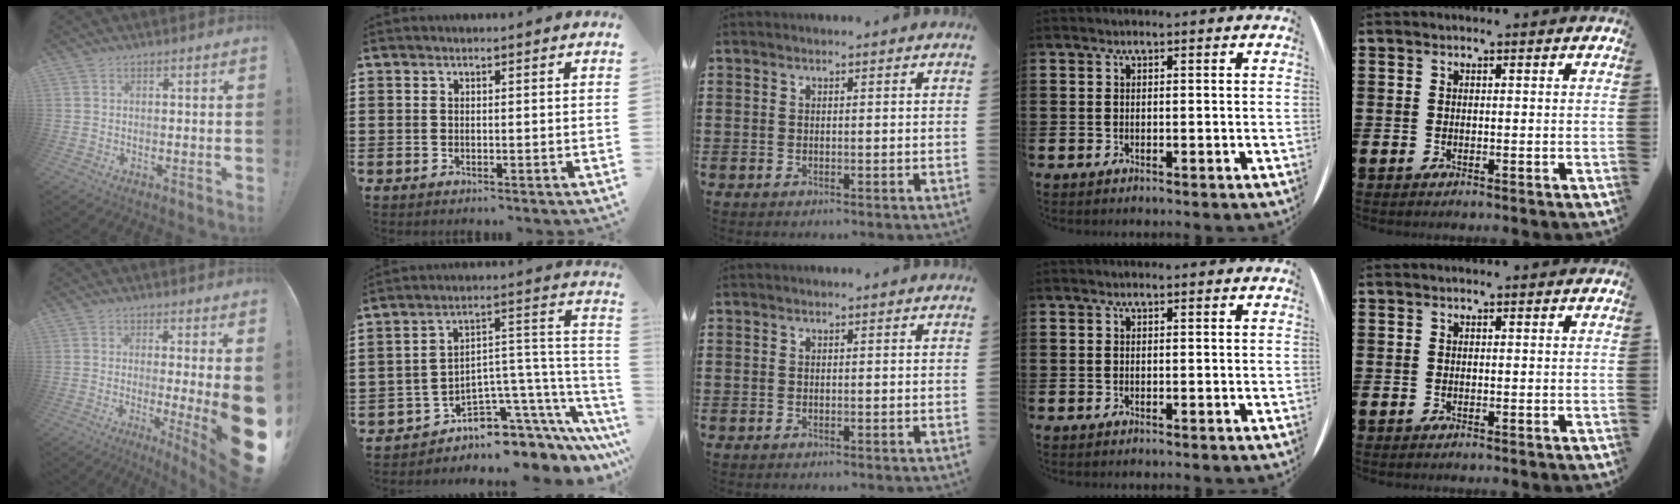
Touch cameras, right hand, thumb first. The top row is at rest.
{"thumb": {"total": 13.3, "force": [-1.1, 1.1, 13.2], "torque": [-0.159, -0.035, -0.004]}, "index": {"total": 6.5, "force": [-4.6, 3.9, 2.4], "torque": [-0.045, -0.019, -0.078]}}